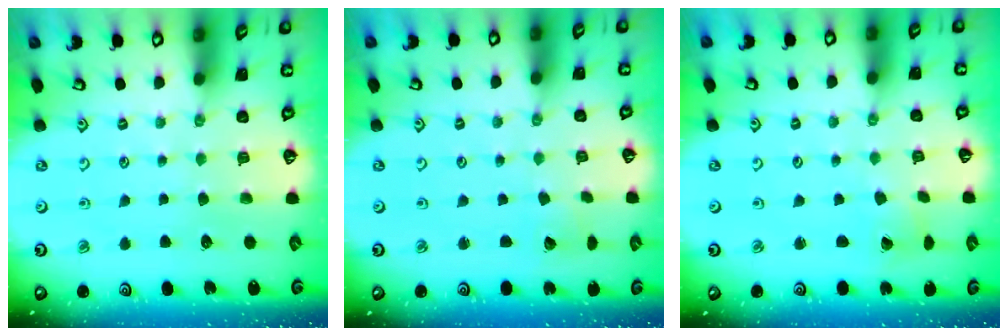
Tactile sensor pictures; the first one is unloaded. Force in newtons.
{"total": 3.4, "press": 3.4, "slide": 0.5}
{"total": 2.9, "press": 2.9, "slide": 0.3}